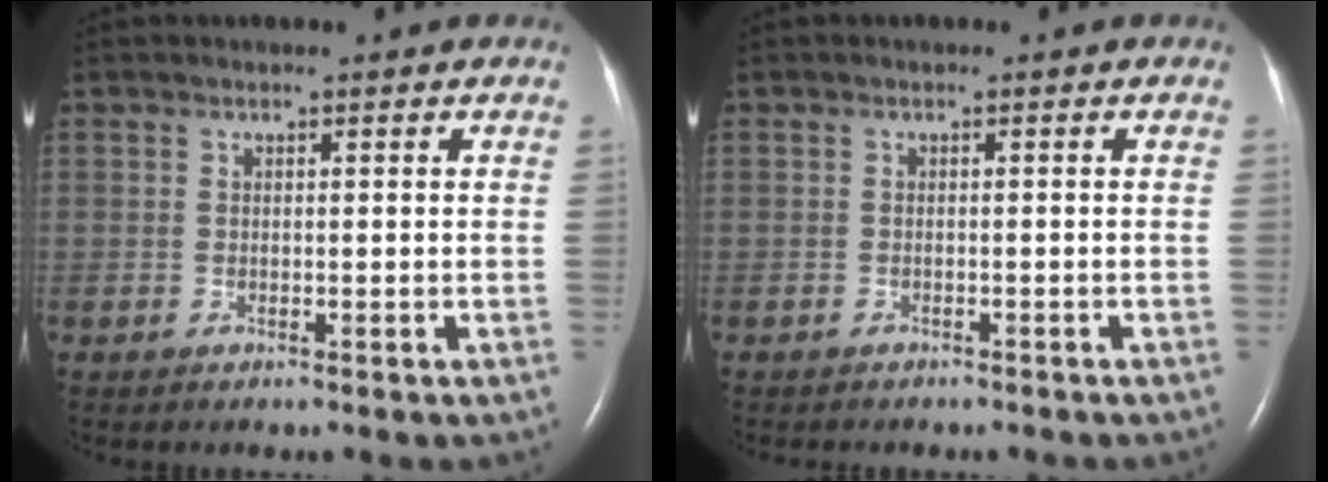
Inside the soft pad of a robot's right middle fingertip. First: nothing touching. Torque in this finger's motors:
{"motor_torque": [0.33, -0.38, 0.03, 0.04]}